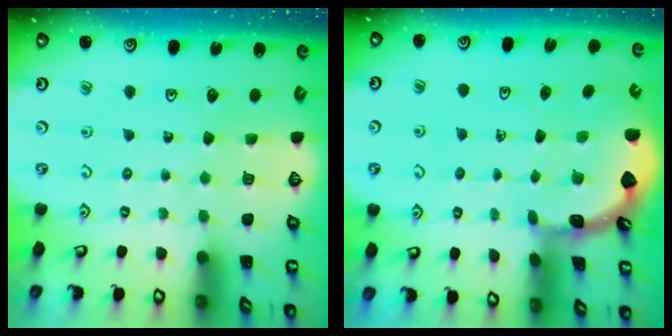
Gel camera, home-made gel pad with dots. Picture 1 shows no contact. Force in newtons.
{"total": 1.8, "press": 1.8, "slide": 0.2}